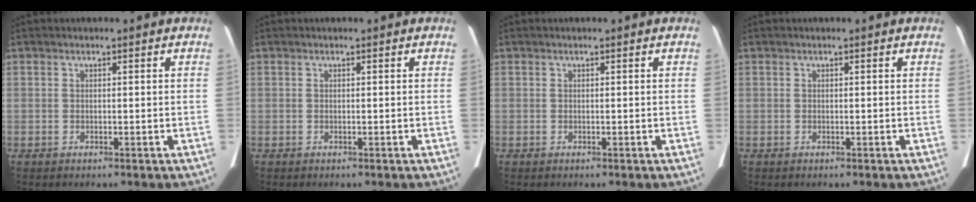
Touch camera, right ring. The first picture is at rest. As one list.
[{"total": 0.0}, {"total": 0.0}, {"total": 0.0}]